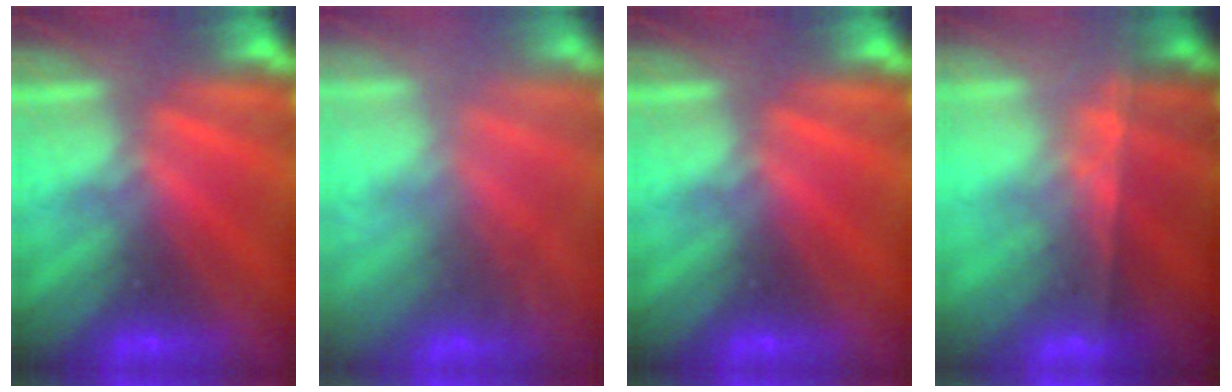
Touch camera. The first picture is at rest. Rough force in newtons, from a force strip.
{"total": 5.6}
{"total": 0.0}
{"total": 7.5}